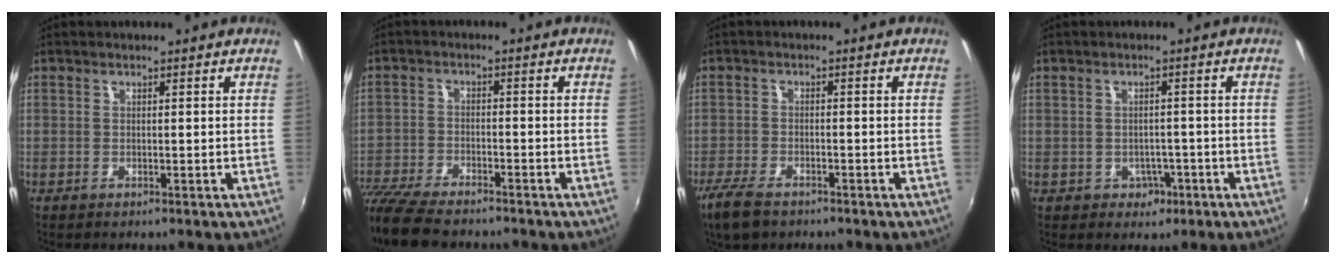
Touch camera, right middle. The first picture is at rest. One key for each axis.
{"total": 12.8, "fx": -11.0, "fy": 3.2, "fz": 5.8, "tx": -0.144, "ty": -0.036, "tz": -0.201}
{"total": 6.4, "fx": -4.9, "fy": 2.5, "fz": 3.4, "tx": -0.096, "ty": -0.018, "tz": -0.095}
{"total": 3.4, "fx": -1.4, "fy": 3.0, "fz": 0.8, "tx": -0.022, "ty": 0.006, "tz": -0.011}